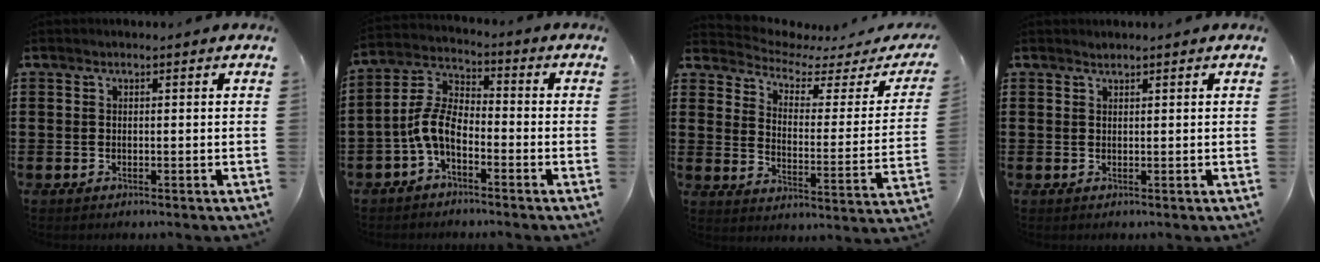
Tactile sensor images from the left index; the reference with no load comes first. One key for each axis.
{"total": 7.1, "fx": -3.8, "fy": 3.1, "fz": 5.1, "tx": -0.134, "ty": -0.006, "tz": -0.083}
{"total": 3.1, "fx": 2.7, "fy": 1.1, "fz": 1.1, "tx": -0.043, "ty": -0.023, "tz": 0.038}
{"total": 0.5, "fx": 0.5, "fy": 0.0, "fz": 0.0, "tx": -0.001, "ty": 0.000, "tz": 0.011}